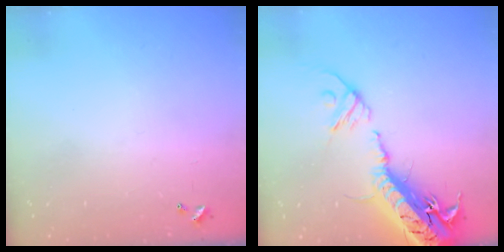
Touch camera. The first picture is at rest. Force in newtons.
{"total": 23.7, "press": 23.1, "slide": 5.3}